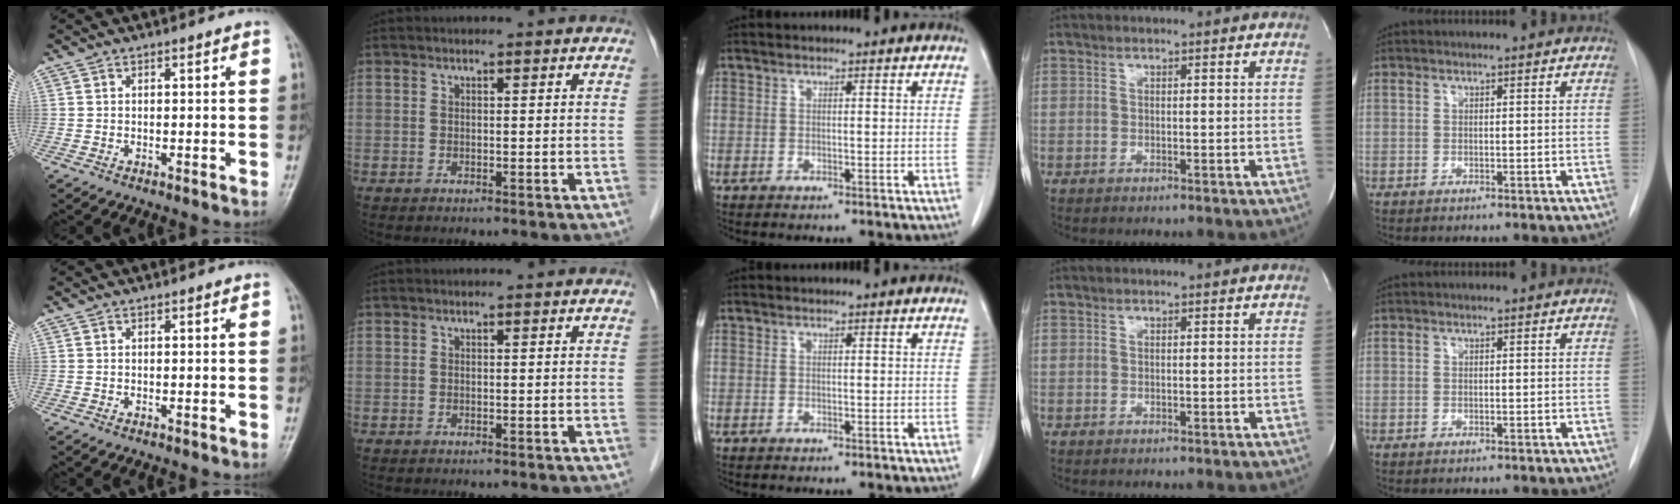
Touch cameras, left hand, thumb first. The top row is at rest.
{}